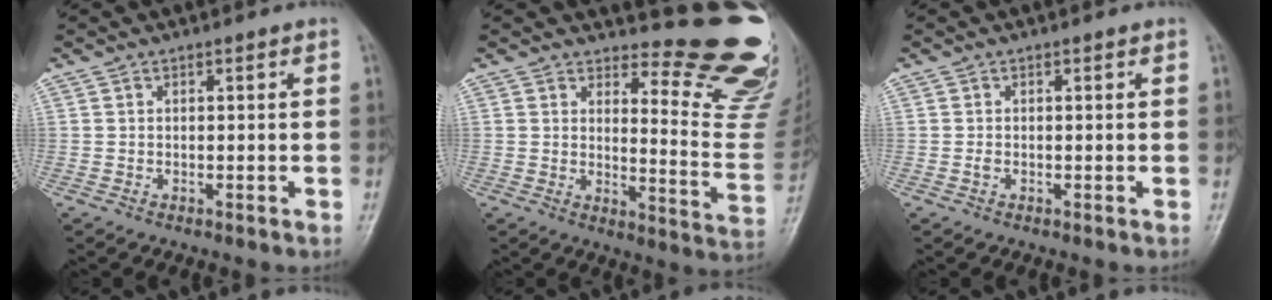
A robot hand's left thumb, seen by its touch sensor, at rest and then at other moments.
{"total": 15.5, "force": [14.2, 3.1, 5.4], "torque": [-0.029, -0.179, 0.161]}
{"total": 0.6, "force": [0.0, 0.4, 0.5], "torque": [-0.007, -0.001, -0.002]}